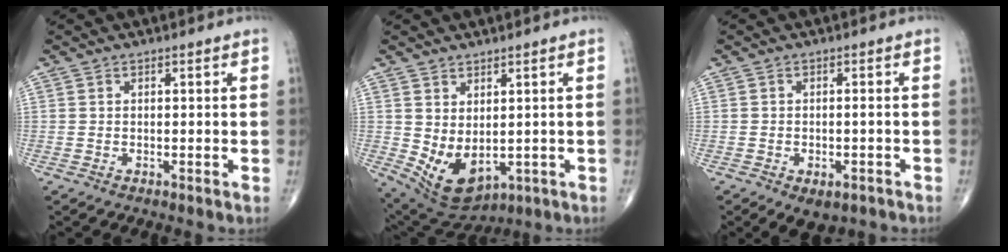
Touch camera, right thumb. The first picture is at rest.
{"total": 8.9, "force": [-0.3, 5.3, 7.2], "torque": [-0.112, -0.011, 0.025]}
{"total": 5.1, "force": [-2.9, 2.7, 3.3], "torque": [-0.039, 0.016, -0.035]}